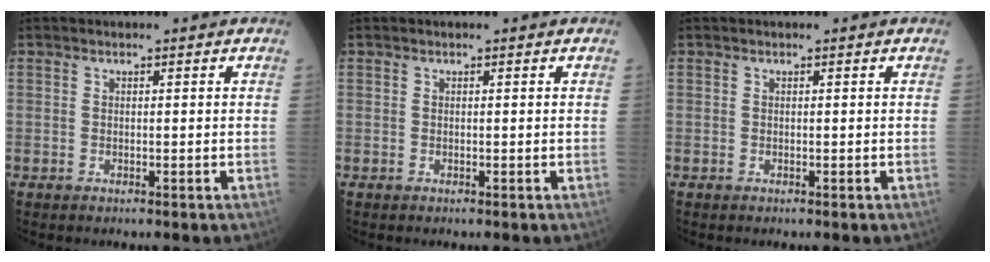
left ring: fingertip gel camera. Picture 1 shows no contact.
{"total": 0.0}
{"total": 0.0}